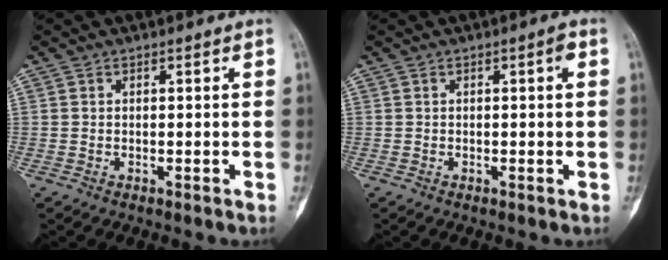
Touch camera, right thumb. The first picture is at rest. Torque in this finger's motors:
{"motor_torque": [0.22, 0.07, 0.15, -0.03, -0.01]}